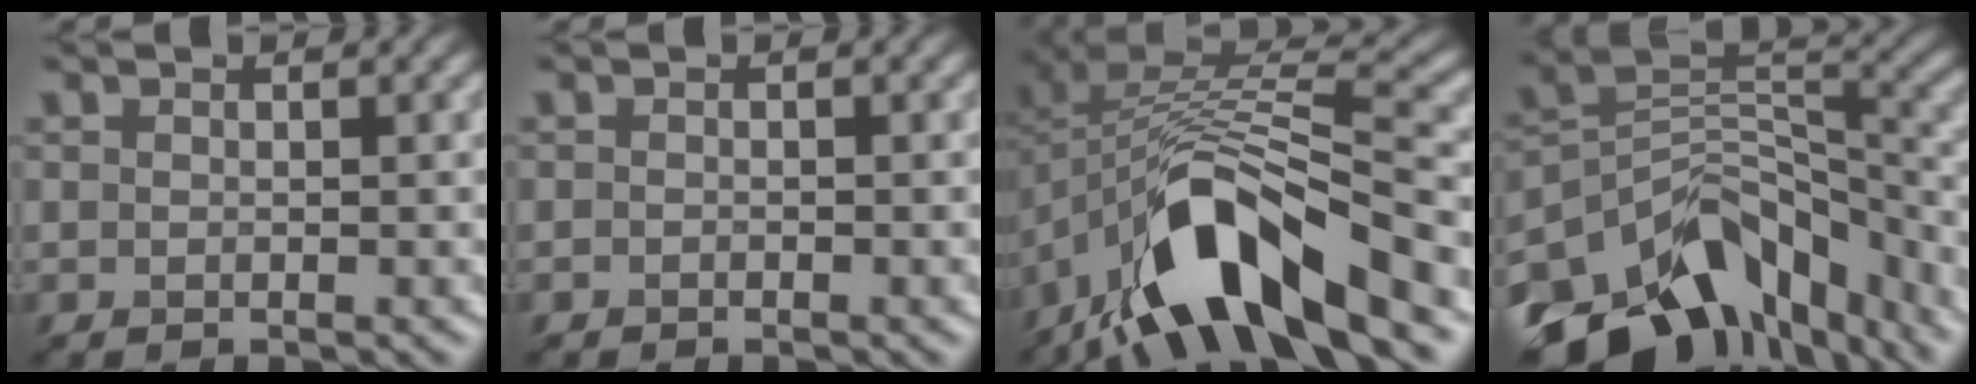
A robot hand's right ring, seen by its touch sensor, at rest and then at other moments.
{"total": 0.0}
{"total": 11.8, "force": [-5.8, 4.2, 9.3], "torque": [-0.157, 0.016, -0.112]}
{"total": 13.1, "force": [-9.0, 7.4, 6.1], "torque": [-0.119, 0.007, -0.144]}